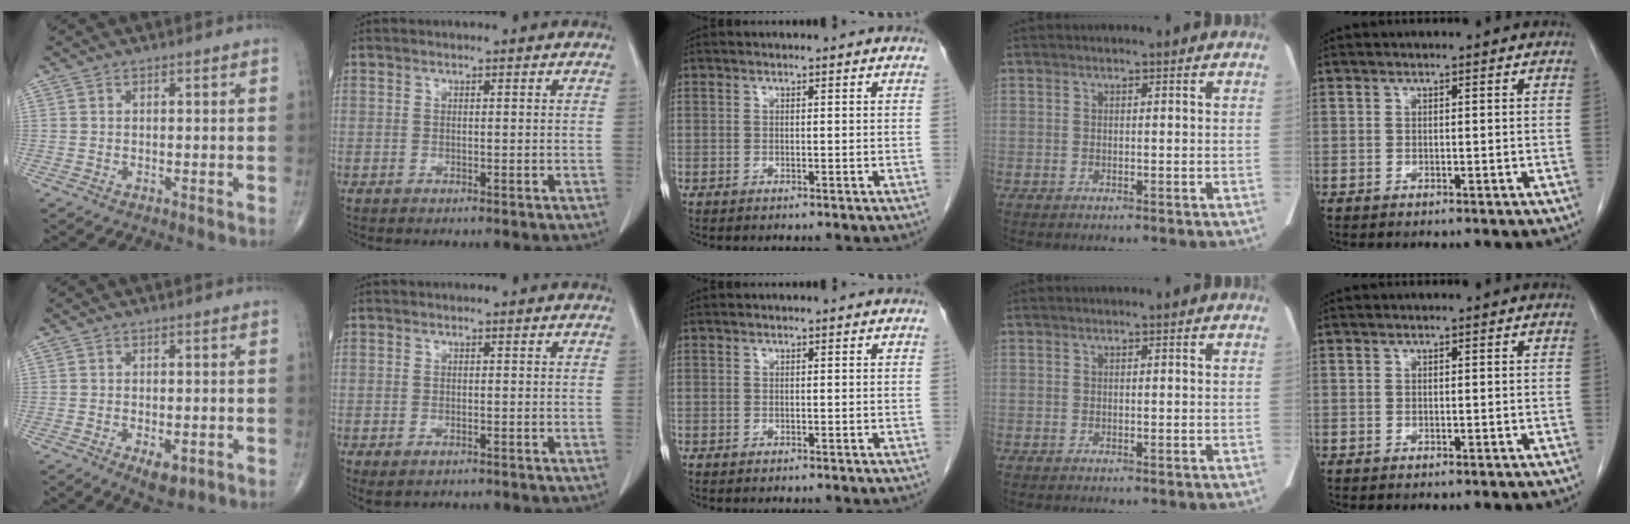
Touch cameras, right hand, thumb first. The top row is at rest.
{"thumb": {"total": 3.8, "force": [-1.4, 1.8, 3.1], "torque": [-0.042, -0.005, -0.016]}, "index": {"total": 1.8, "force": [-1.0, 0.8, 1.3], "torque": [-0.024, -0.005, -0.007]}}